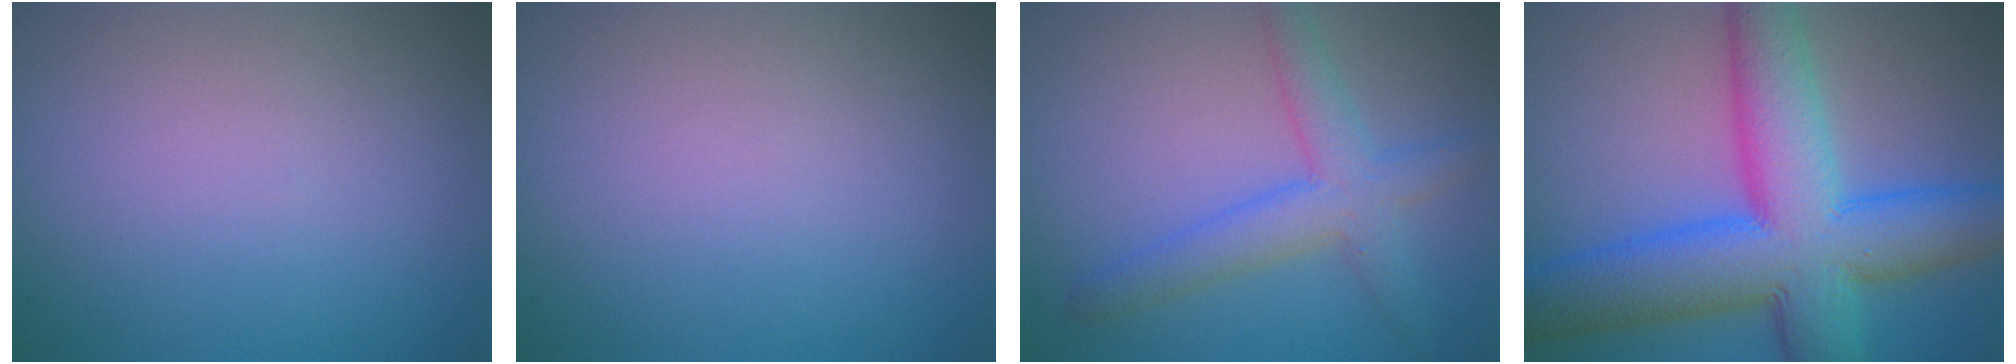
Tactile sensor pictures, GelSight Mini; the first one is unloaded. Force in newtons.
{"total": 0.0}
{"total": 4.3, "press": 4.3, "slide": 0.1}
{"total": 12.6, "press": 12.6, "slide": 0.4}